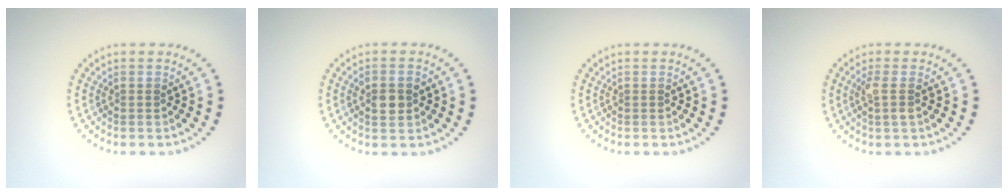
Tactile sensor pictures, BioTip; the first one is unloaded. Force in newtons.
{"total": 2.5, "press": 2.4, "slide": 0.3}
{"total": 0.0}
{"total": 1.6, "press": 1.4, "slide": 0.8}